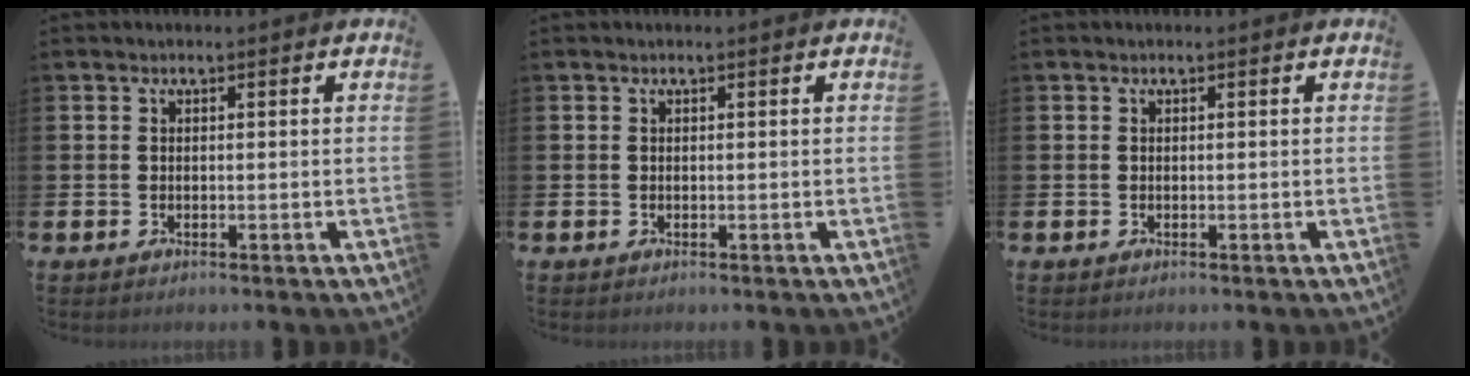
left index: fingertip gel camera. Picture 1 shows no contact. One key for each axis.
{"total": 0.0}
{"total": 0.0}